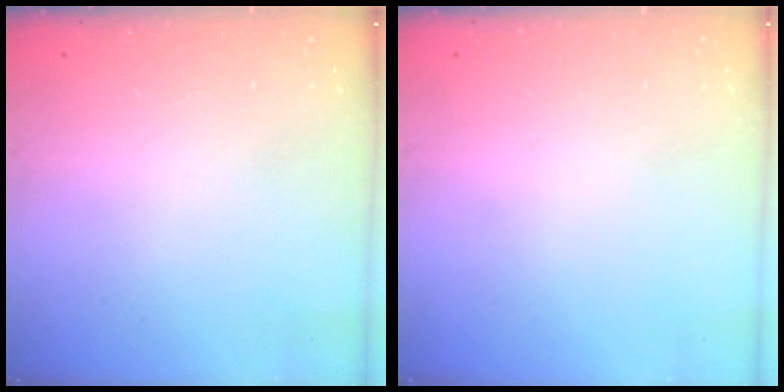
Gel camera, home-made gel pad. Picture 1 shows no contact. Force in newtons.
{"total": 0.0}